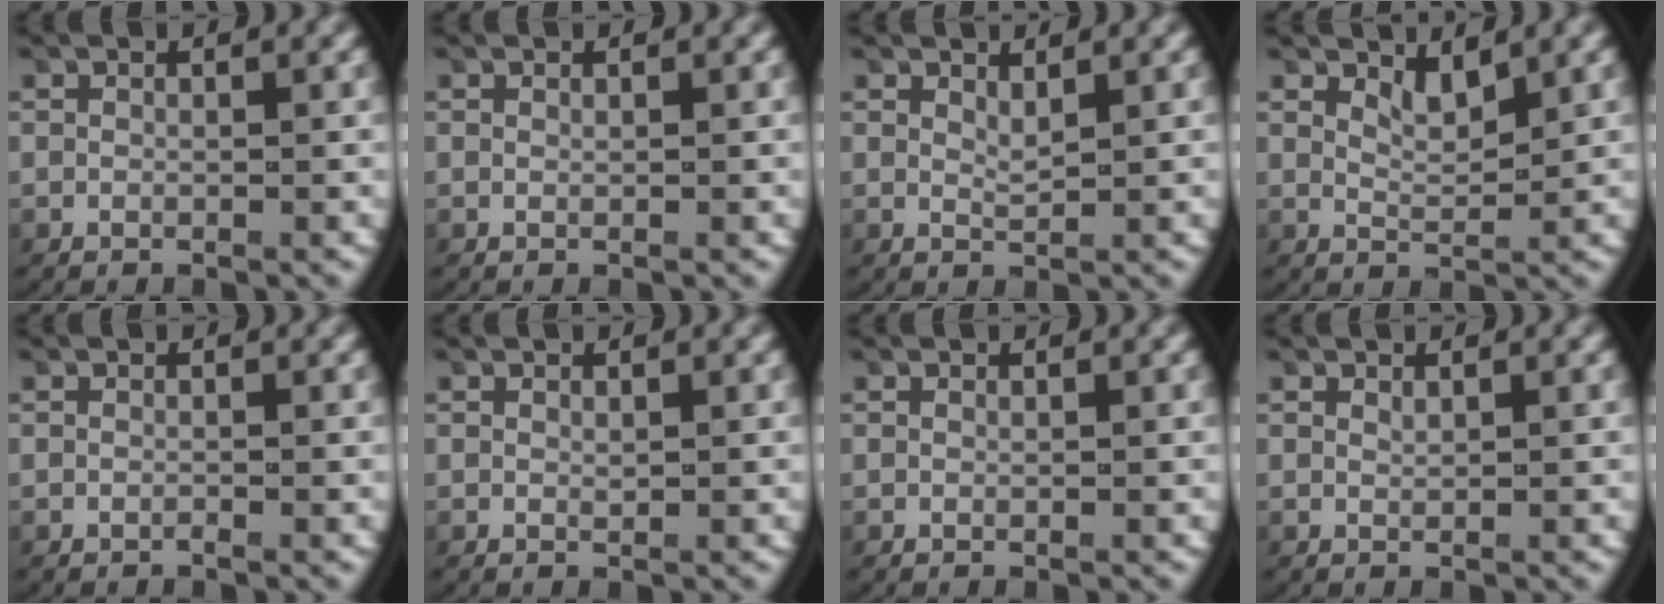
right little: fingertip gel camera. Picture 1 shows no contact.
{"total": 0.0}
{"total": 1.5, "force": [1.2, 0.5, 0.8], "torque": [-0.021, -0.004, 0.025]}
{"total": 2.3, "force": [1.9, 0.6, 1.2], "torque": [-0.030, -0.011, 0.039]}
{"total": 0.0}
{"total": 0.5, "force": [0.3, 0.3, 0.3], "torque": [-0.009, -0.002, 0.008]}
{"total": 0.0}
{"total": 0.8, "force": [0.6, 0.4, 0.3], "torque": [-0.009, -0.002, 0.015]}